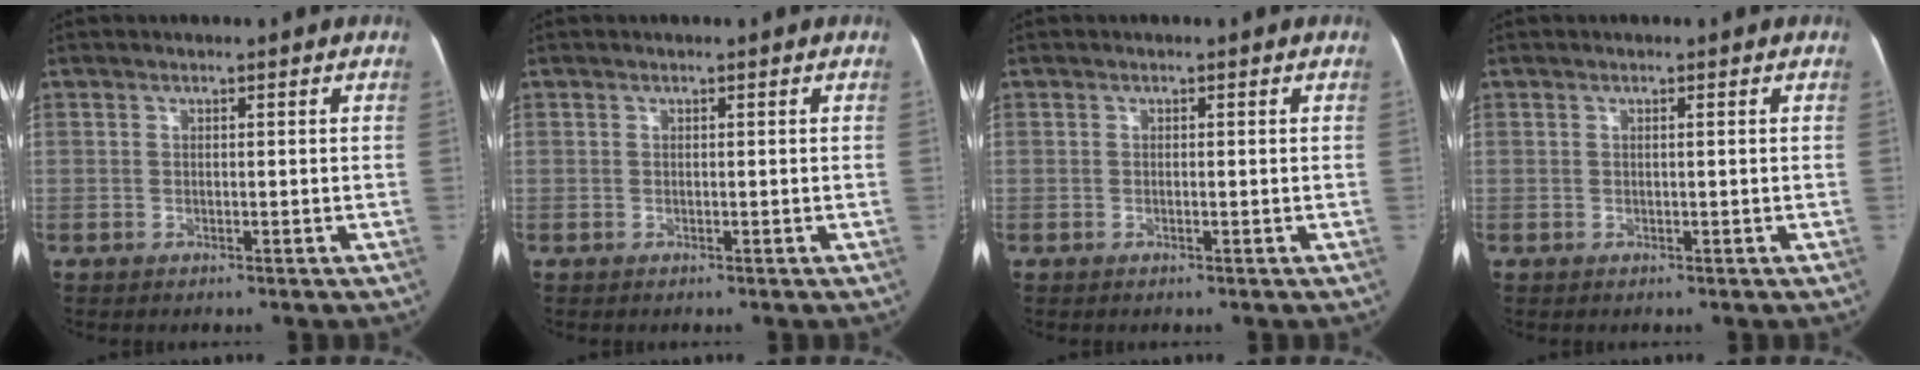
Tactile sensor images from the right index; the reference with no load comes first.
{"total": 0.0}
{"total": 0.0}
{"total": 0.0}